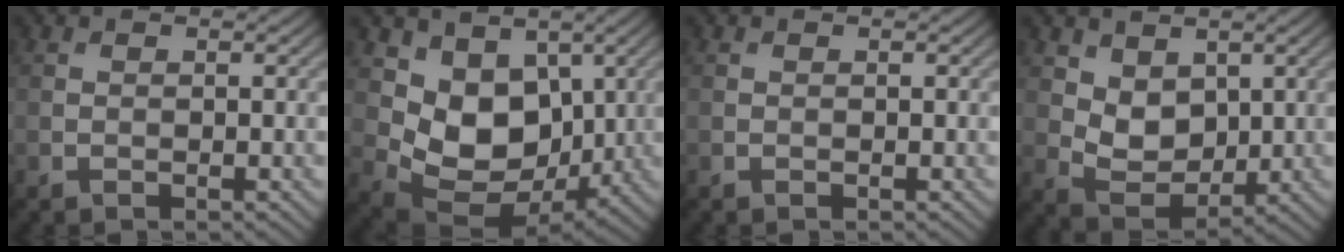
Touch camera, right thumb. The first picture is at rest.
{"total": 9.0, "force": [2.4, 6.7, 5.5], "torque": [-0.125, -0.030, 0.045]}
{"total": 0.0}
{"total": 5.4, "force": [2.2, 3.9, 2.9], "torque": [-0.075, -0.015, 0.039]}